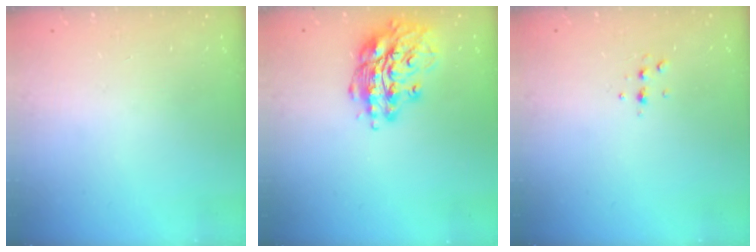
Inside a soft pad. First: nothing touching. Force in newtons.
{"total": 16.0, "press": 15.9, "slide": 1.6}
{"total": 4.0, "press": 3.9, "slide": 0.9}